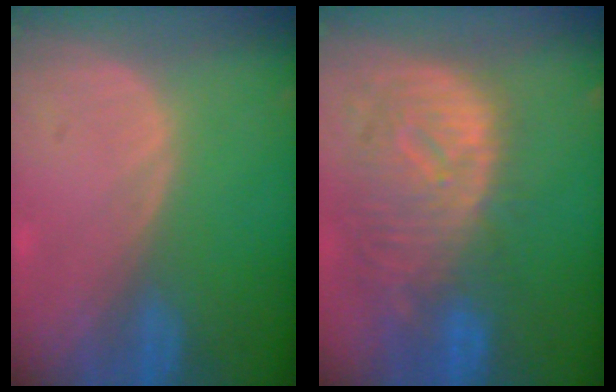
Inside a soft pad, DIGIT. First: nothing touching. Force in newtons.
{"total": 12.2, "press": 10.5, "slide": 6.2}